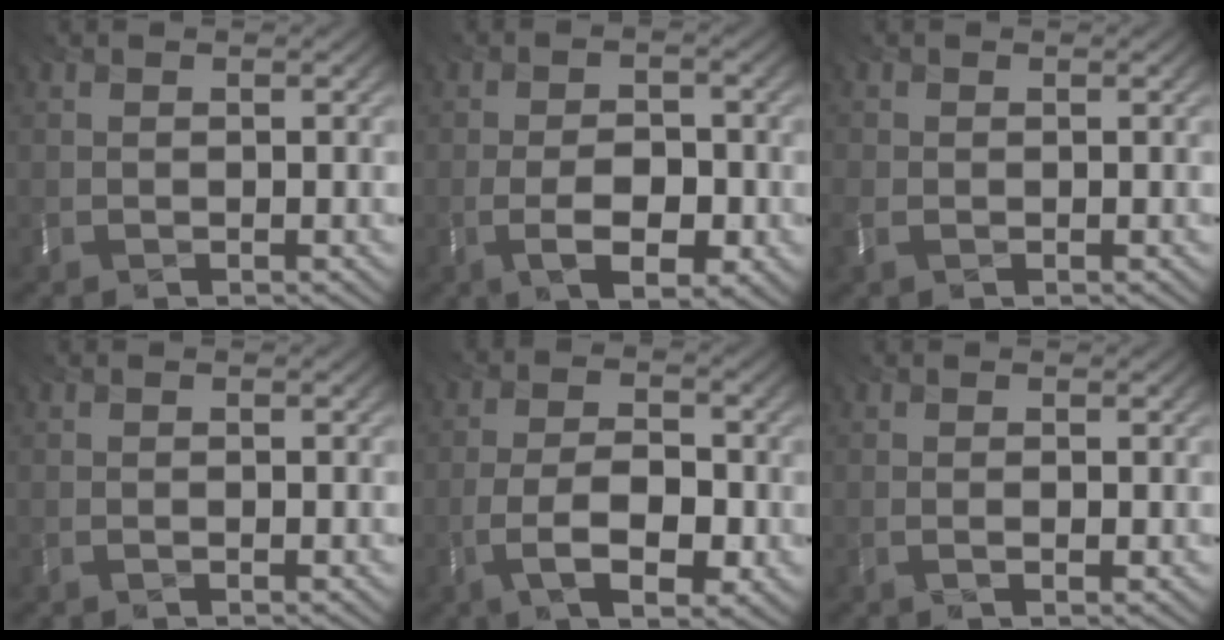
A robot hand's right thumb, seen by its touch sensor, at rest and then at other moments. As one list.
[{"total": 5.3, "force": [-2.6, 2.3, 4.0], "torque": [-0.059, -0.016, -0.053]}, {"total": 1.9, "force": [-0.5, 1.4, 1.2], "torque": [-0.040, -0.003, -0.019]}, {"total": 0.0}, {"total": 6.6, "force": [-3.2, 2.9, 5.0], "torque": [-0.081, -0.012, -0.066]}, {"total": 0.9, "force": [0.0, -0.3, 0.8], "torque": [-0.009, -0.003, -0.005]}]